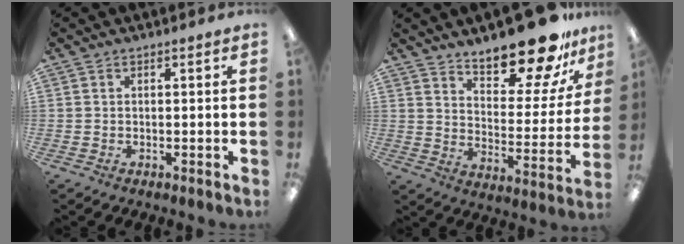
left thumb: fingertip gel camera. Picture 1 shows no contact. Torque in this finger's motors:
{"motor_torque": [0.28, 0.41, 1.43, -1.35, 0.06]}